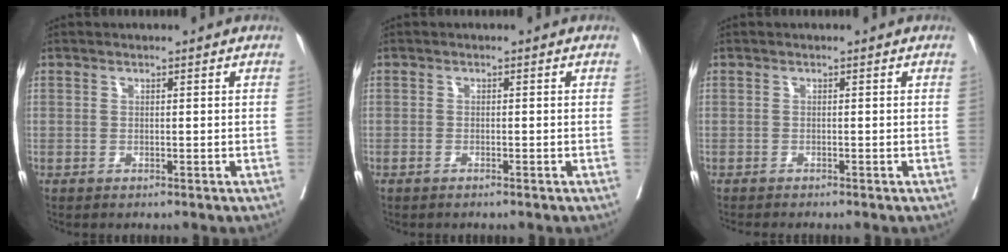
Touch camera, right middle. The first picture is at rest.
{"total": 0.8, "force": [-0.6, 0.1, 0.5], "torque": [-0.010, -0.002, -0.010]}
{"total": 2.3, "force": [-2.1, -0.1, 0.9], "torque": [-0.012, -0.004, -0.033]}